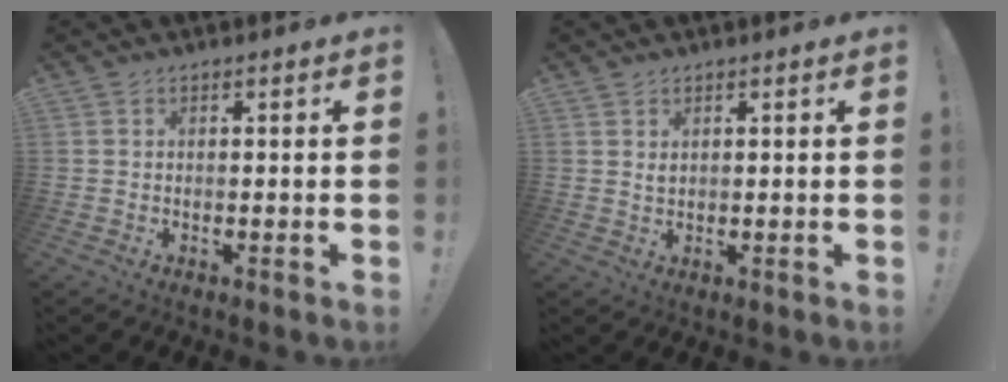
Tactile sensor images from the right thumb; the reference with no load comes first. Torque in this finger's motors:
{"motor_torque": [0.16, -0.07, -0.01, 0.27, 0.00]}